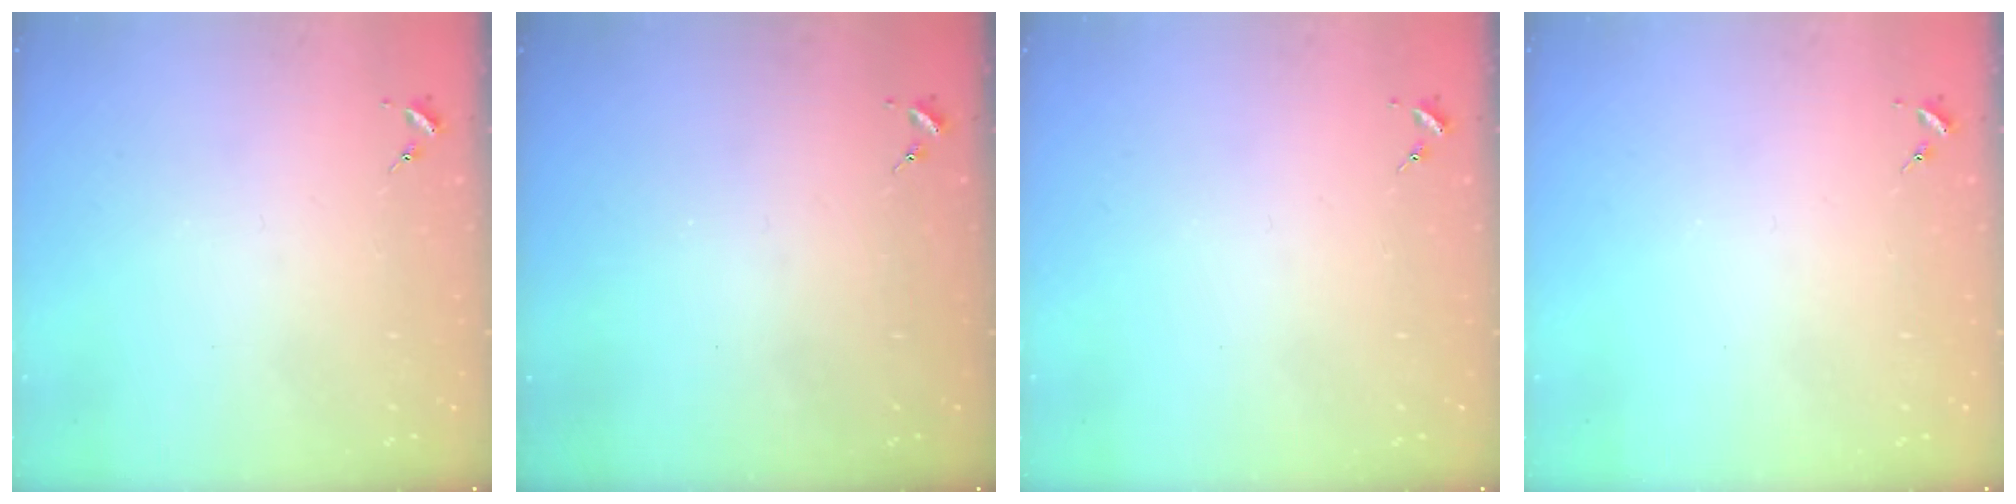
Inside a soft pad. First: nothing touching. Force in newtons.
{"total": 0.0}
{"total": 0.0}
{"total": 0.0}